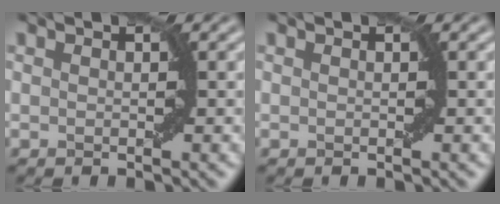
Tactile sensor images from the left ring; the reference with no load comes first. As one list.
[{"total": 0.0}]